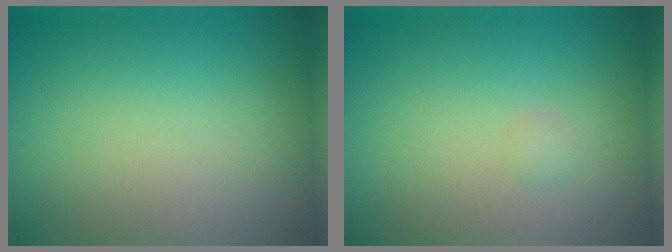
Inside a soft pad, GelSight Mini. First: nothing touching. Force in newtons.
{"total": 0.5, "press": 0.5, "slide": 0.0}